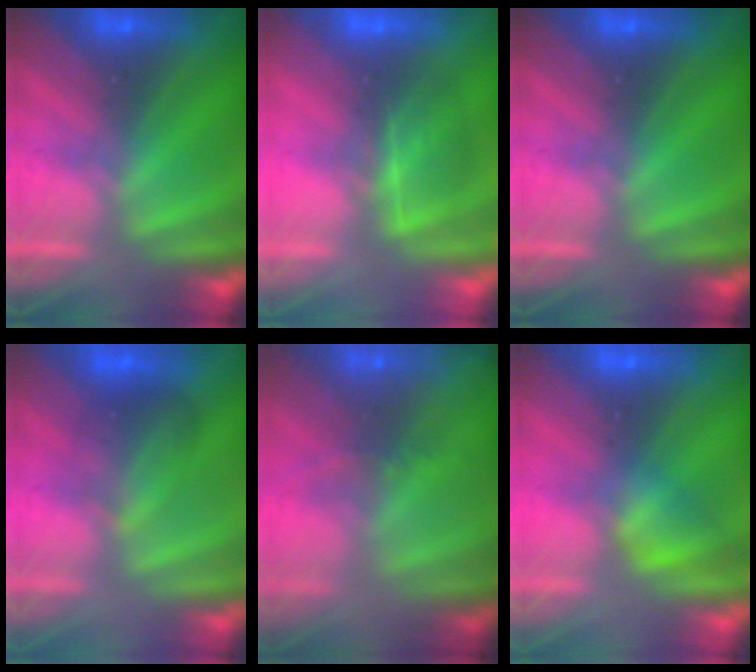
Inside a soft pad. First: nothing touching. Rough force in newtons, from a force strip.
{"total": 4.8}
{"total": 0.0}
{"total": 2.0}
{"total": 5.9}
{"total": 1.6}